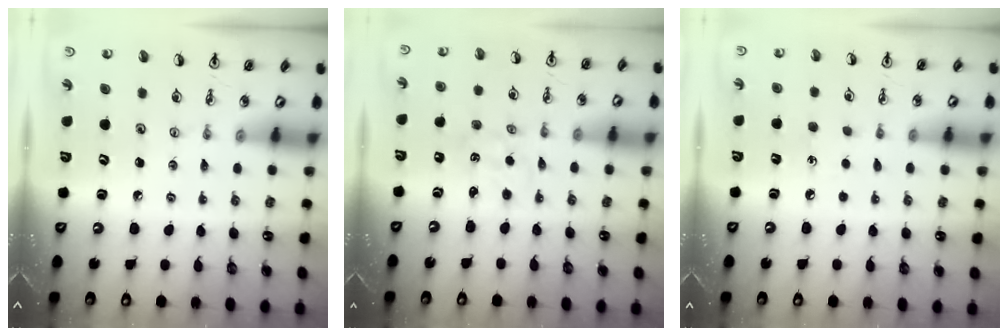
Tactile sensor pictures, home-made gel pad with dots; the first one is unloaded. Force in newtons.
{"total": 1.2, "press": 1.1, "slide": 0.2}
{"total": 3.9, "press": 3.9, "slide": 0.6}